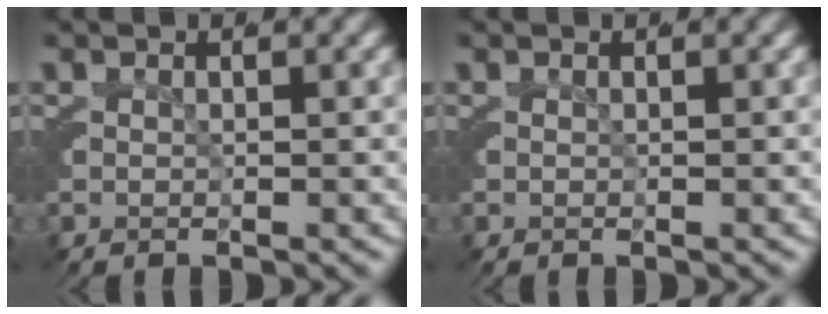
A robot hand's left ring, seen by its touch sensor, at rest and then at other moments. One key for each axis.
{"total": 0.0}